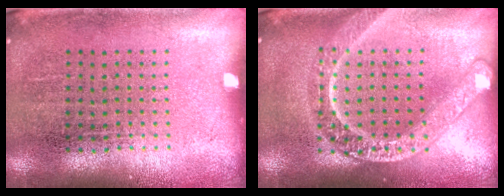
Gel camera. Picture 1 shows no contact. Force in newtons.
{"total": 3.3, "press": 3.3, "slide": 0.4}